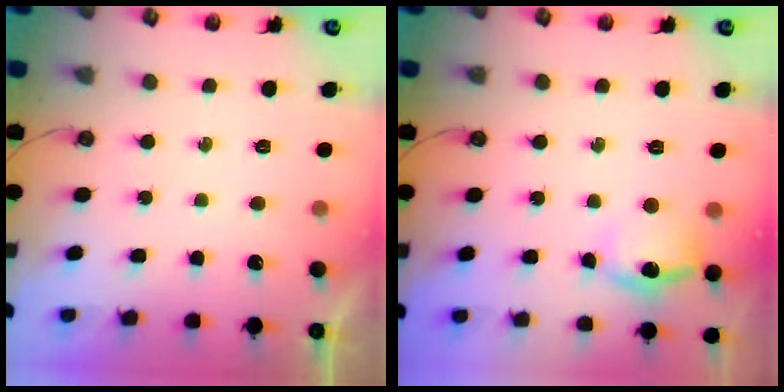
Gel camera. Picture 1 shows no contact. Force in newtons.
{"total": 12.0, "press": 11.9, "slide": 0.9}